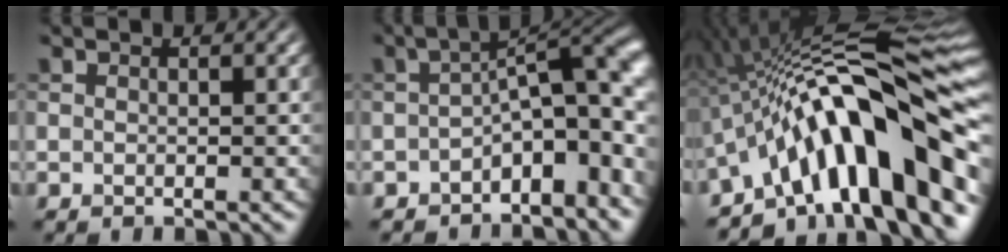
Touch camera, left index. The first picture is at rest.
{"total": 9.5, "force": [-2.4, 3.8, 8.4], "torque": [-0.104, 0.015, -0.045]}
{"total": 16.0, "force": [-5.1, 4.7, 14.4], "torque": [-0.198, 0.040, -0.092]}